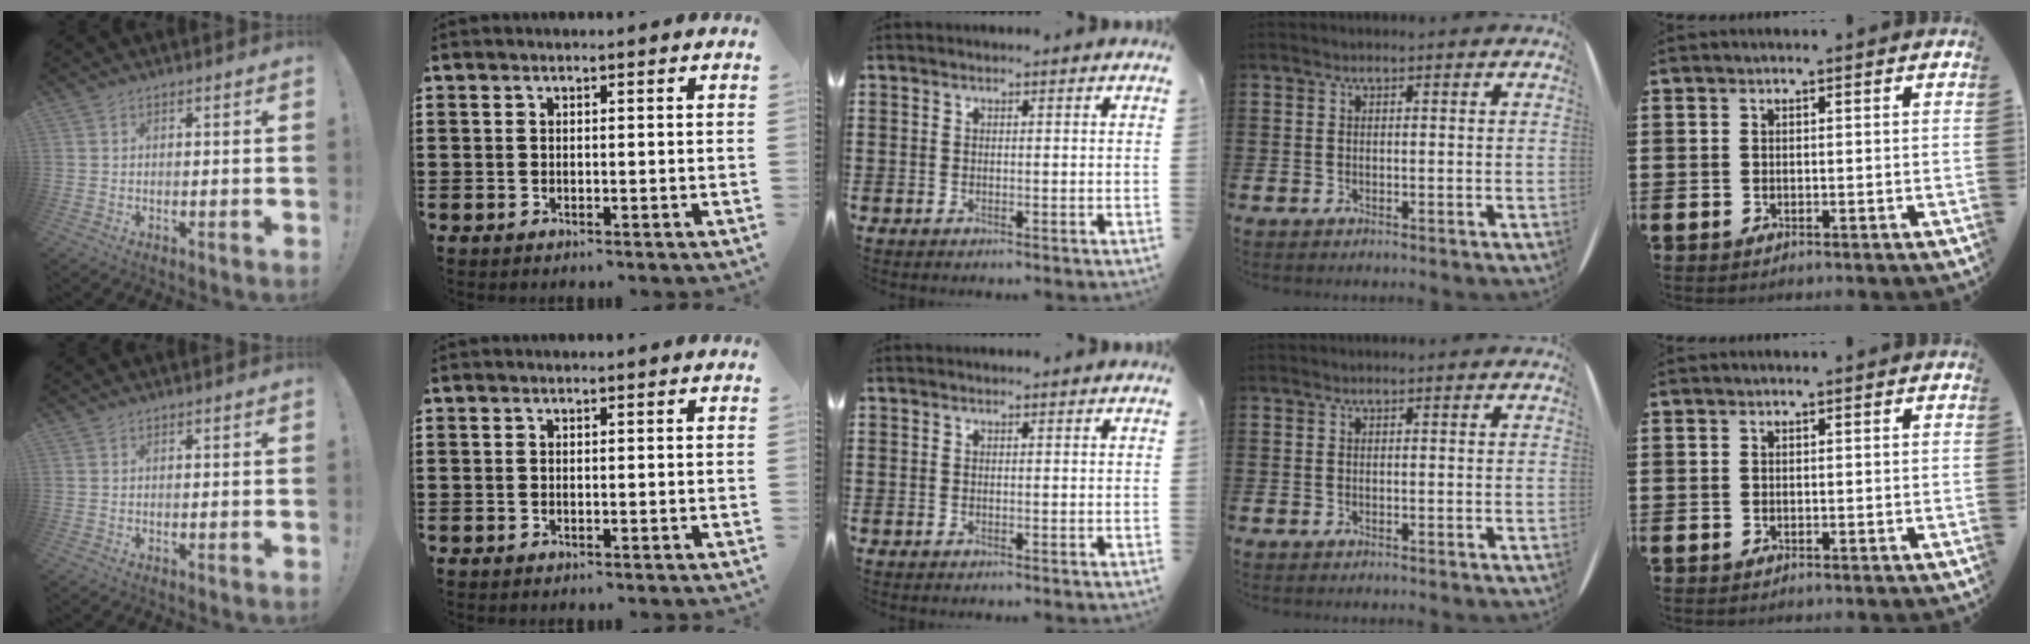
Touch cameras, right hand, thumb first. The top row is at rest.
{}